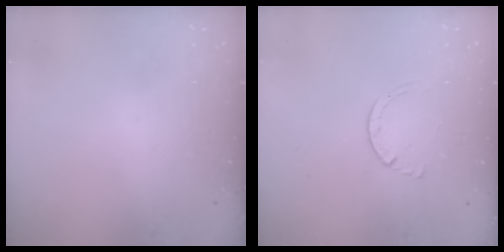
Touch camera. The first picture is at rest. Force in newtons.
{"total": 2.7, "press": 2.7, "slide": 0.3}